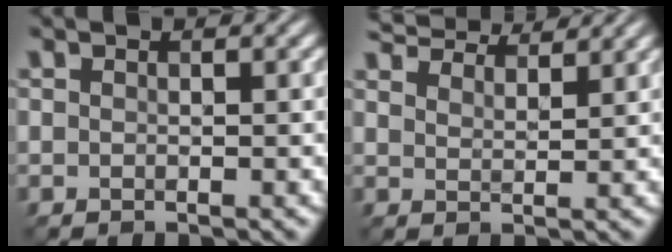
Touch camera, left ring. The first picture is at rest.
{"total": 7.2, "force": [6.6, 1.5, 2.4], "torque": [-0.050, 0.009, 0.097]}